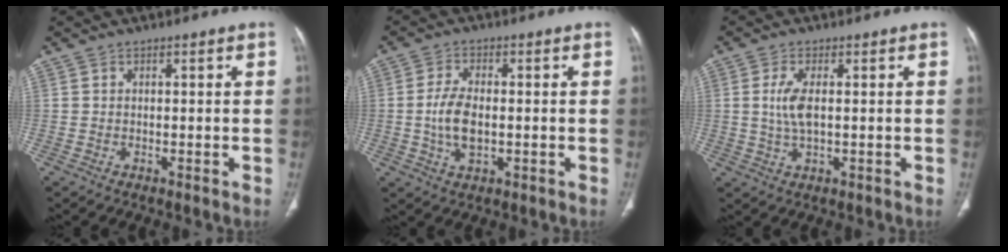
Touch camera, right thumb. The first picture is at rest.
{"total": 7.0, "force": [-0.6, 3.7, 5.9], "torque": [-0.120, 0.000, -0.011]}
{"total": 4.8, "force": [0.6, 1.9, 4.3], "torque": [-0.103, -0.005, 0.015]}